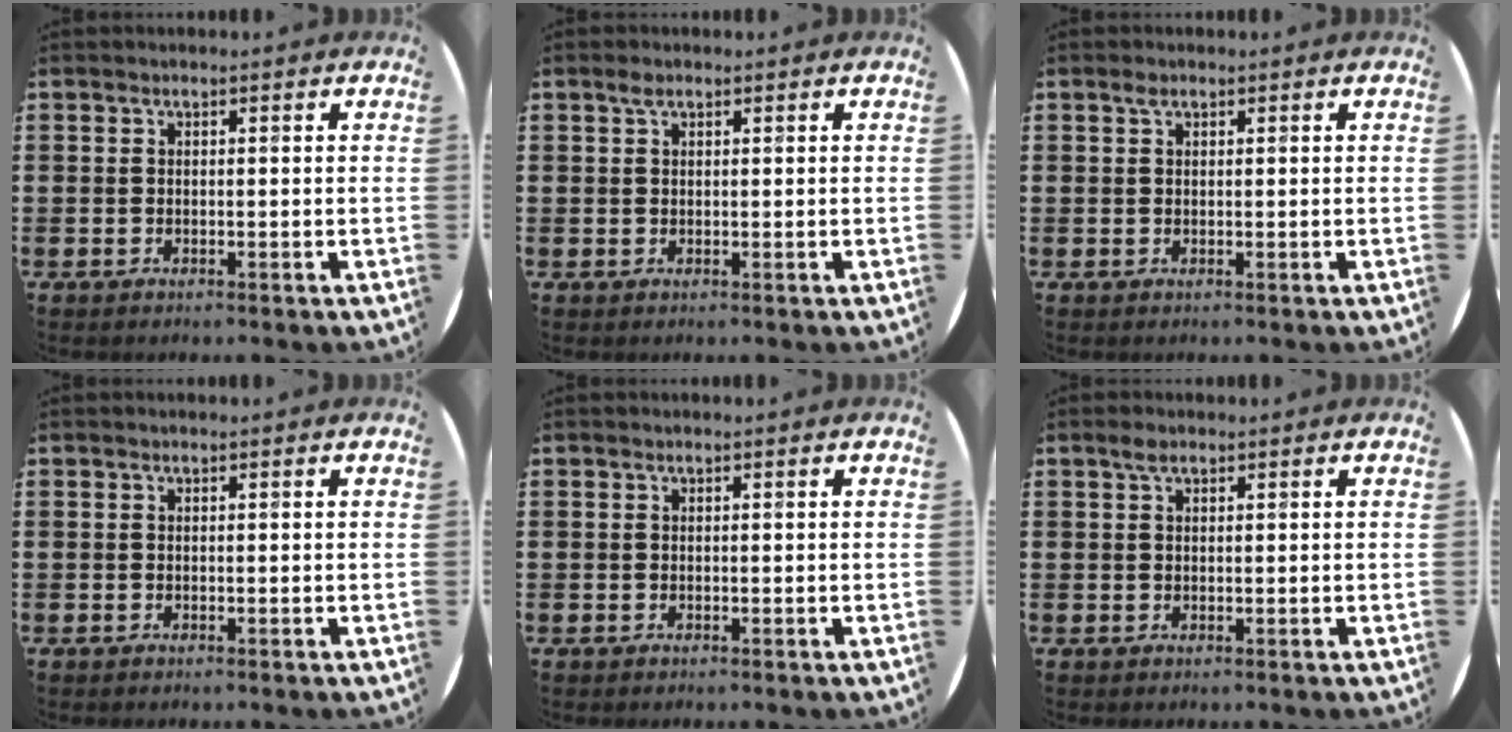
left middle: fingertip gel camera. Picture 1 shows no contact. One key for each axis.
{"total": 1.1, "fx": 0.7, "fy": 0.6, "fz": 0.6, "tx": -0.004, "ty": 0.002, "tz": 0.011}
{"total": 0.8, "fx": 0.5, "fy": 0.5, "fz": 0.4, "tx": -0.003, "ty": -0.001, "tz": 0.008}
{"total": 0.0}
{"total": 0.0}
{"total": 1.2, "fx": 0.8, "fy": 0.7, "fz": 0.6, "tx": -0.006, "ty": 0.002, "tz": 0.012}